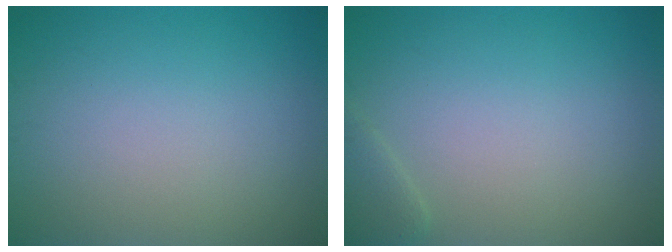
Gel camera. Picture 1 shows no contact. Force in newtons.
{"total": 1.3, "press": 1.3, "slide": 0.0}